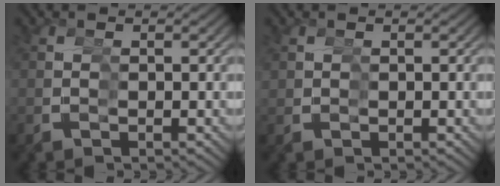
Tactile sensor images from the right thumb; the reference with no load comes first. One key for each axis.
{"total": 1.0, "fx": 0.7, "fy": 0.7, "fz": 0.1, "tx": -0.006, "ty": -0.001, "tz": 0.016}